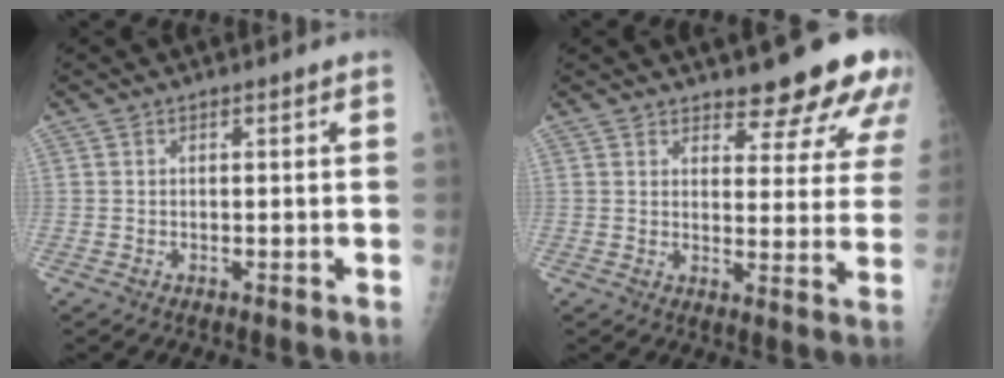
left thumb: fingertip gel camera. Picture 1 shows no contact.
{"total": 12.4, "force": [10.0, 4.1, 6.1], "torque": [-0.029, -0.065, 0.111]}